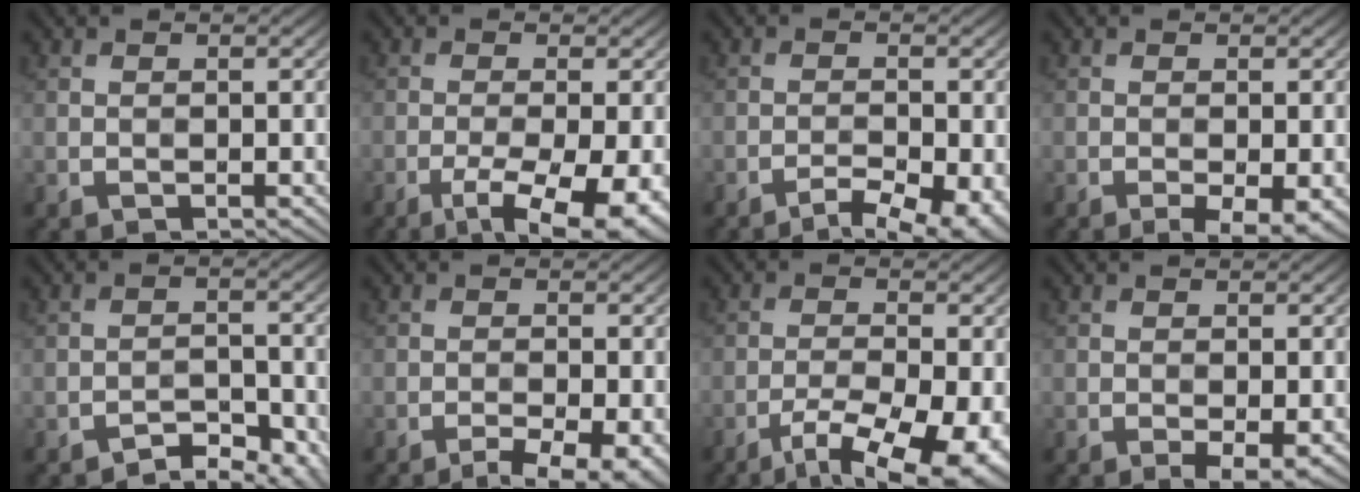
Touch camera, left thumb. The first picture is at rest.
{"total": 9.1, "force": [-4.6, 2.5, 7.5], "torque": [-0.133, -0.017, -0.066]}
{"total": 6.4, "force": [-4.4, 1.6, 4.3], "torque": [-0.072, -0.009, -0.060]}
{"total": 3.4, "force": [-1.6, 0.8, 2.9], "torque": [-0.047, -0.003, -0.021]}
{"total": 4.2, "force": [-3.4, 1.2, 2.1], "torque": [-0.028, 0.007, -0.056]}
{"total": 5.2, "force": [-3.4, 1.0, 3.8], "torque": [-0.064, -0.007, -0.049]}
{"total": 10.9, "force": [-6.5, 3.2, 8.1], "torque": [-0.148, -0.026, -0.089]}
{"total": 2.3, "force": [-1.0, 0.6, 2.0], "torque": [-0.038, -0.005, -0.015]}